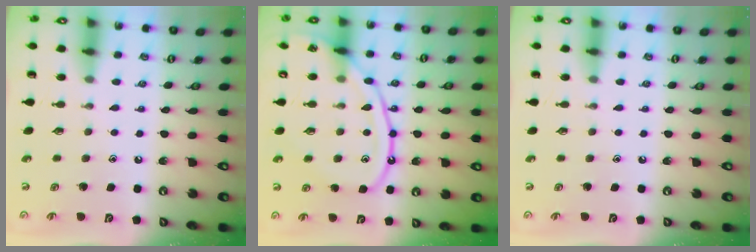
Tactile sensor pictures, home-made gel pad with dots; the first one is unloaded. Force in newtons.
{"total": 14.9, "press": 14.9, "slide": 1.4}
{"total": 0.0}